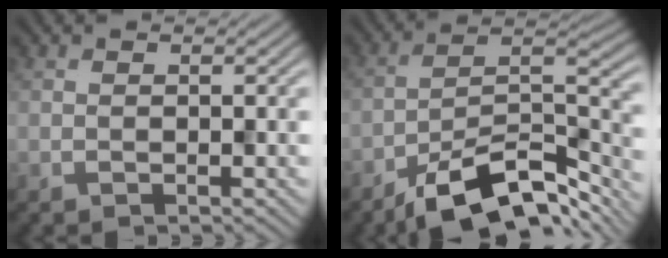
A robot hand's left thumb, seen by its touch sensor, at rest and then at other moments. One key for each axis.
{"total": 13.3, "fx": -9.6, "fy": 4.2, "fz": 8.2, "tx": -0.140, "ty": -0.006, "tz": -0.176}